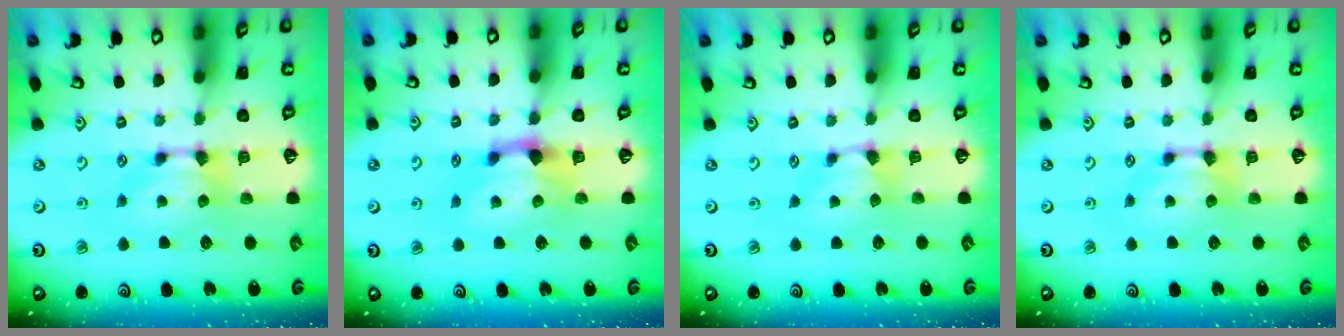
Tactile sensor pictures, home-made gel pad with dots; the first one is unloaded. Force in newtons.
{"total": 1.9, "press": 1.1, "slide": 1.5}
{"total": 0.9, "press": 0.4, "slide": 0.8}
{"total": 0.0}